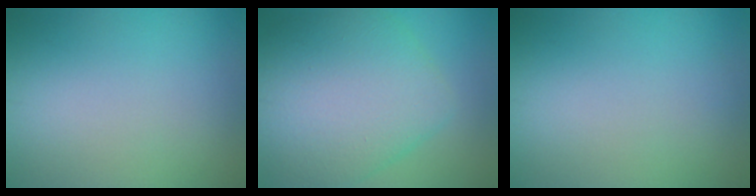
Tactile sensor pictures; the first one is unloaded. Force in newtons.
{"total": 9.3, "press": 9.2, "slide": 0.2}
{"total": 0.0}